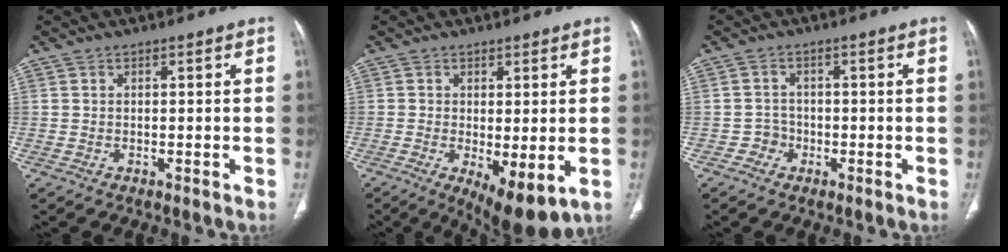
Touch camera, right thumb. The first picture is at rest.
{"total": 7.7, "force": [-1.8, 2.9, 6.9], "torque": [-0.108, -0.024, -0.023]}
{"total": 2.4, "force": [-1.1, 2.1, 0.2], "torque": [0.009, 0.012, -0.027]}